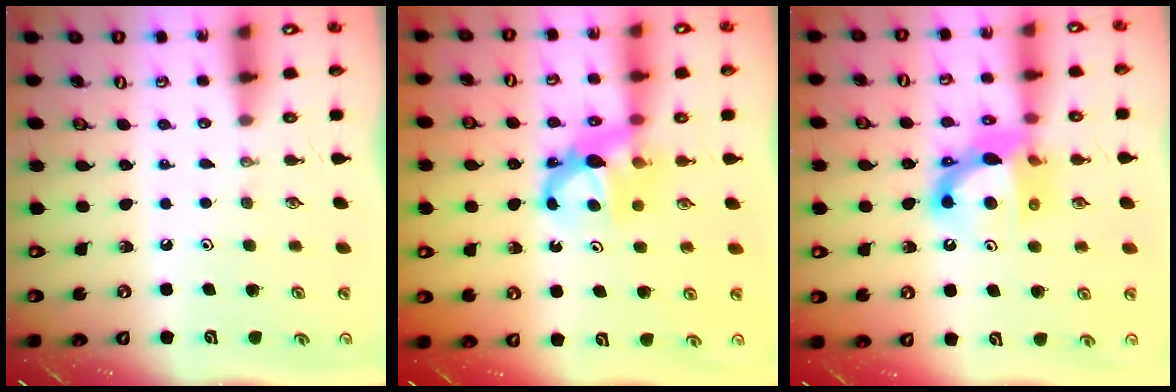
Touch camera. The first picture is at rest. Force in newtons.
{"total": 7.2, "press": 7.2, "slide": 0.4}
{"total": 12.3, "press": 12.2, "slide": 1.5}